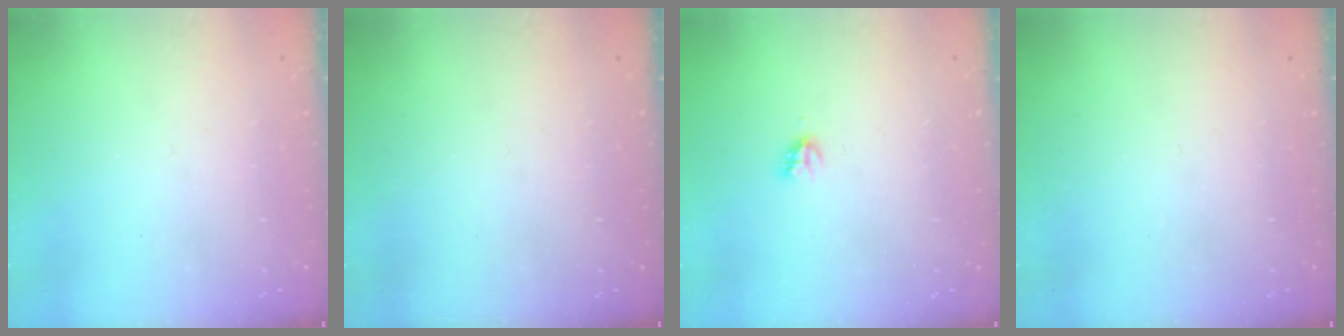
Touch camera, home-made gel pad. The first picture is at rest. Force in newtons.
{"total": 0.0}
{"total": 2.2, "press": 2.2, "slide": 0.3}
{"total": 0.0}